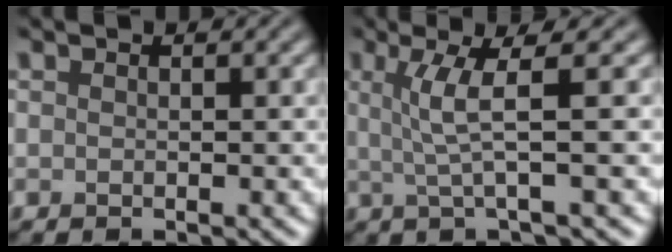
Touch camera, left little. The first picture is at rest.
{"total": 4.0, "force": [0.7, 0.5, 3.9], "torque": [-0.075, 0.003, 0.017]}